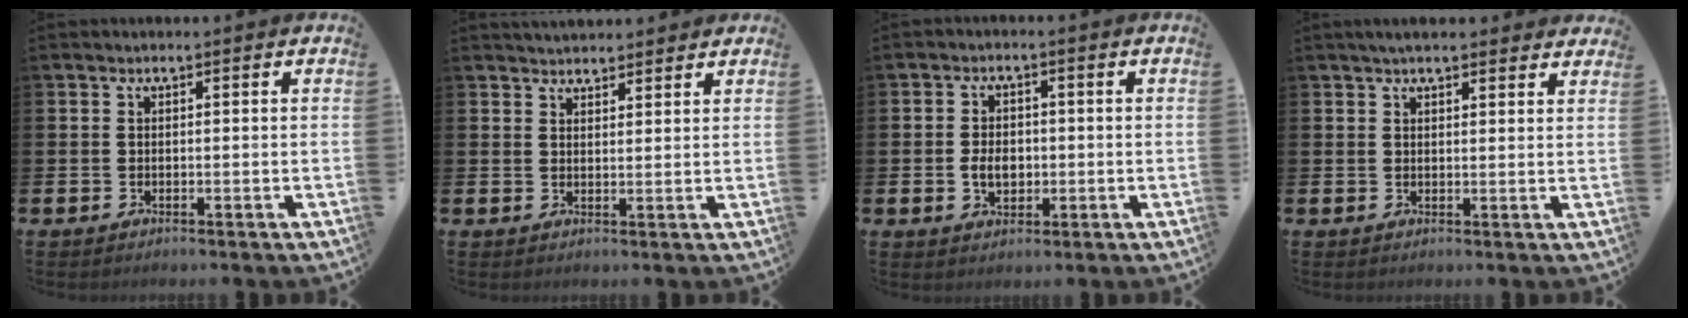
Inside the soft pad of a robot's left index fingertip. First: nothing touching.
{"total": 3.0, "force": [2.9, 0.7, -0.1], "torque": [-0.001, -0.011, 0.054]}
{"total": 3.6, "force": [-0.4, 2.6, 2.5], "torque": [-0.032, 0.000, -0.014]}
{"total": 3.1, "force": [2.8, 0.7, 1.0], "torque": [-0.022, -0.007, 0.051]}